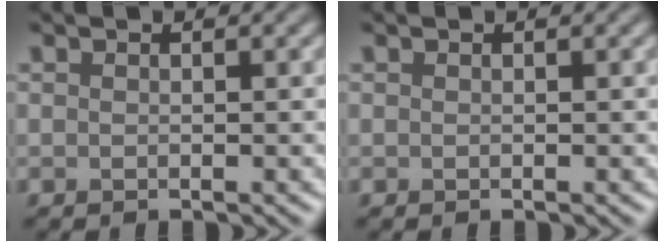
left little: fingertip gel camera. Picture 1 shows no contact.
{"total": 0.0}